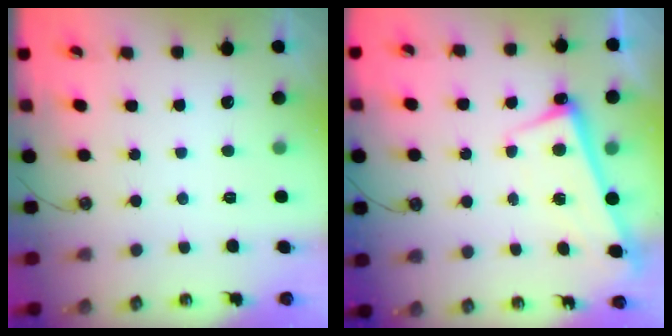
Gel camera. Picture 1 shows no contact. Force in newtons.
{"total": 2.8, "press": 2.6, "slide": 1.0}